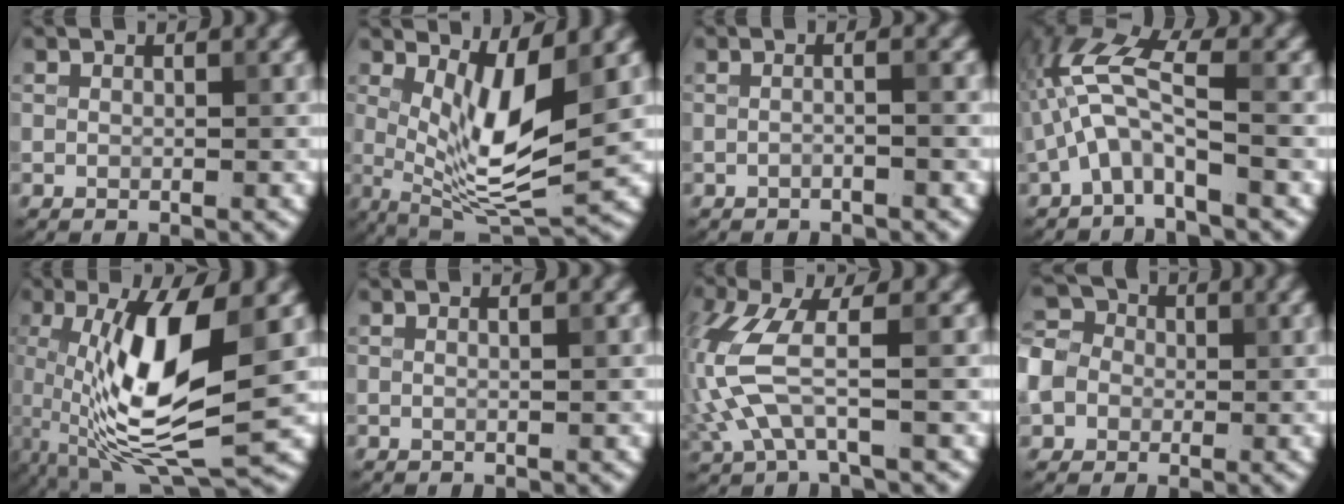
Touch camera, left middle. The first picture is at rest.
{"total": 7.3, "force": [1.8, 2.2, 6.7], "torque": [-0.112, -0.018, 0.035]}
{"total": 1.5, "force": [-0.4, 0.4, 1.4], "torque": [-0.017, -0.003, -0.023]}
{"total": 4.9, "force": [-1.5, 1.4, 4.5], "torque": [-0.097, 0.021, -0.037]}
{"total": 10.2, "force": [0.1, 3.0, 9.7], "torque": [-0.187, -0.007, 0.005]}
{"total": 1.1, "force": [0.3, 0.4, 0.9], "torque": [-0.006, -0.005, -0.005]}
{"total": 6.0, "force": [-0.7, 2.0, 5.6], "torque": [-0.152, 0.005, -0.015]}
{"total": 8.2, "force": [-1.7, 7.2, 3.5], "torque": [-0.091, 0.007, -0.062]}